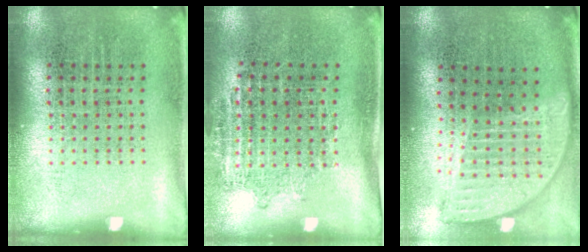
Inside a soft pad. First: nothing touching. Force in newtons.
{"total": 1.1, "press": 0.9, "slide": 0.6}
{"total": 1.9, "press": 1.5, "slide": 1.2}